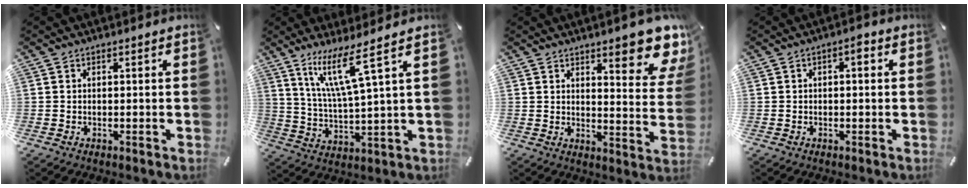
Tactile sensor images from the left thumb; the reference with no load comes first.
{"total": 11.4, "force": [6.8, 0.8, 9.1], "torque": [-0.198, -0.019, 0.114]}
{"total": 13.5, "force": [9.2, 3.8, 9.2], "torque": [-0.107, -0.069, 0.149]}
{"total": 2.5, "force": [0.2, 1.2, 2.2], "torque": [-0.028, 0.005, -0.003]}